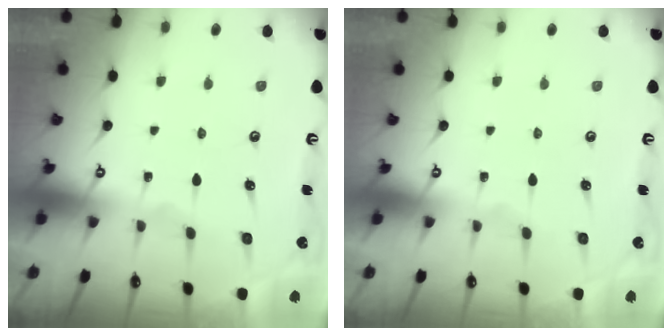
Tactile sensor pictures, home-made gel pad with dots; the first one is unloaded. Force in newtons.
{"total": 0.0}